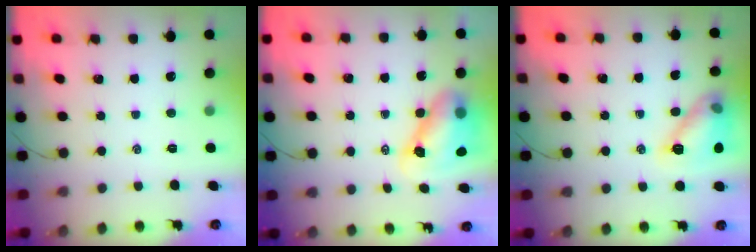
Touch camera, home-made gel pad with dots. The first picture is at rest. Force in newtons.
{"total": 9.1, "press": 8.9, "slide": 1.8}
{"total": 12.8, "press": 12.8, "slide": 0.2}